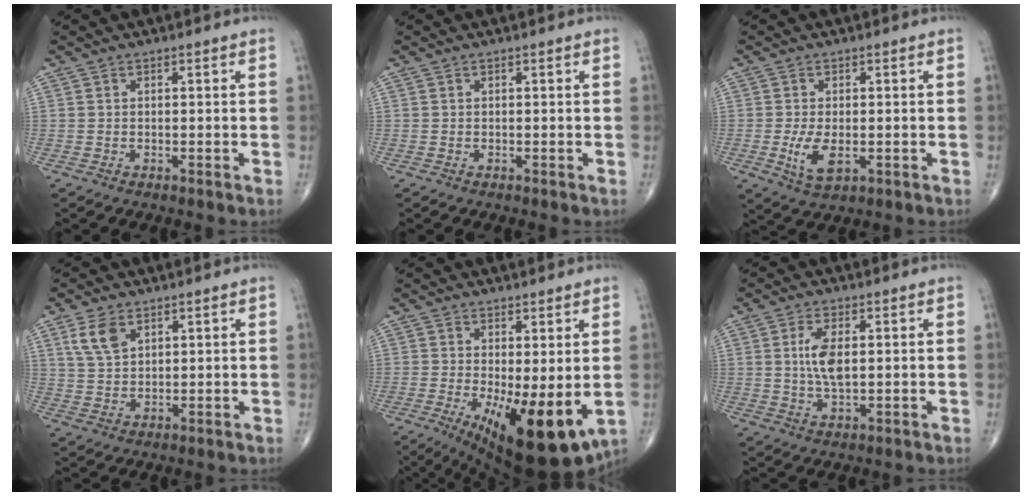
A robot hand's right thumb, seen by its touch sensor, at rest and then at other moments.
{"total": 0.0}
{"total": 5.5, "force": [-1.0, 2.7, 4.7], "torque": [-0.092, -0.012, -0.013]}
{"total": 5.6, "force": [2.9, 3.2, 3.5], "torque": [-0.064, -0.008, 0.063]}
{"total": 15.0, "force": [-3.1, 5.3, 13.7], "torque": [-0.202, -0.034, -0.027]}
{"total": 6.1, "force": [0.9, 2.6, 5.4], "torque": [-0.109, -0.007, 0.016]}